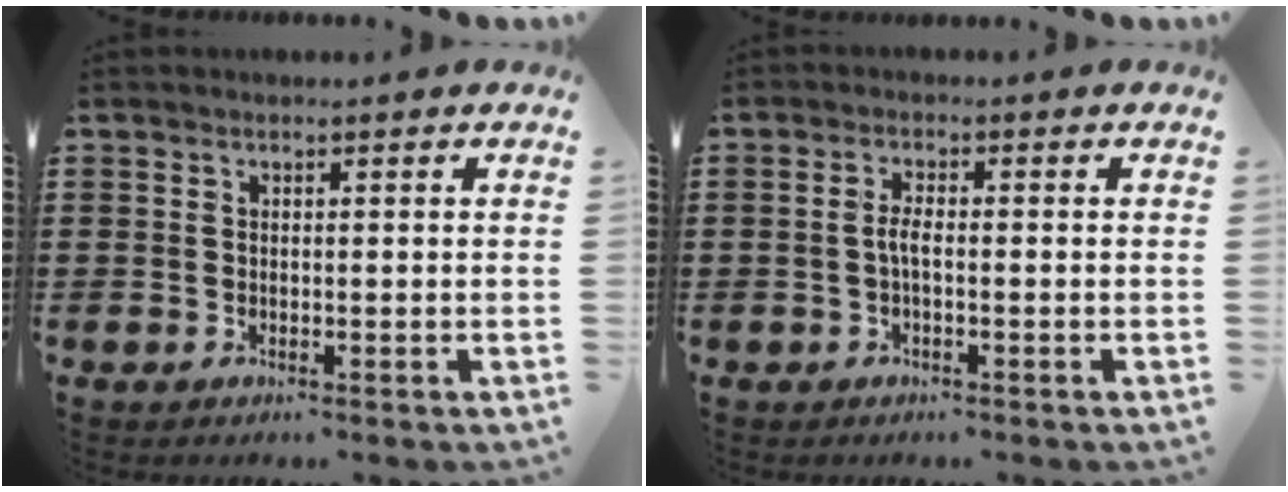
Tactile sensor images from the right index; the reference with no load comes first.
{"total": 2.4, "force": [-0.7, 0.5, 2.2], "torque": [-0.055, -0.004, -0.018]}